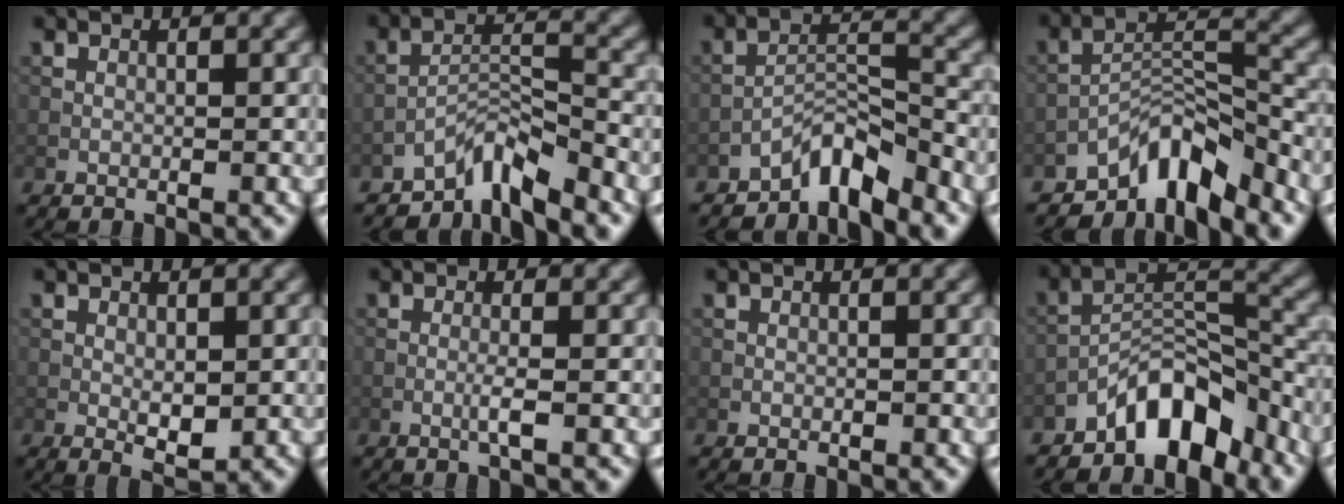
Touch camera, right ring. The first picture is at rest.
{"total": 4.4, "force": [-3.8, 0.9, 2.0], "torque": [-0.027, 0.010, -0.079]}
{"total": 4.6, "force": [-3.9, 1.2, 2.1], "torque": [-0.025, 0.013, -0.078]}
{"total": 6.8, "force": [-5.6, 2.2, 3.3], "torque": [-0.035, 0.006, -0.104]}
{"total": 2.2, "force": [-0.2, 1.0, 1.9], "torque": [-0.032, -0.005, 0.001]}
{"total": 1.3, "force": [-0.4, -0.1, 1.2], "torque": [-0.026, 0.002, -0.013]}
{"total": 0.0}
{"total": 6.5, "force": [-5.0, 2.5, 3.3], "torque": [-0.036, 0.011, -0.094]}